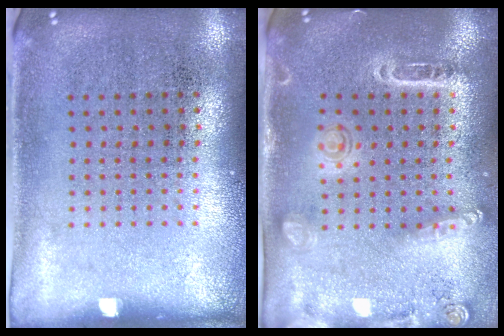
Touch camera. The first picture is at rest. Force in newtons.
{"total": 1.6, "press": 1.5, "slide": 0.5}